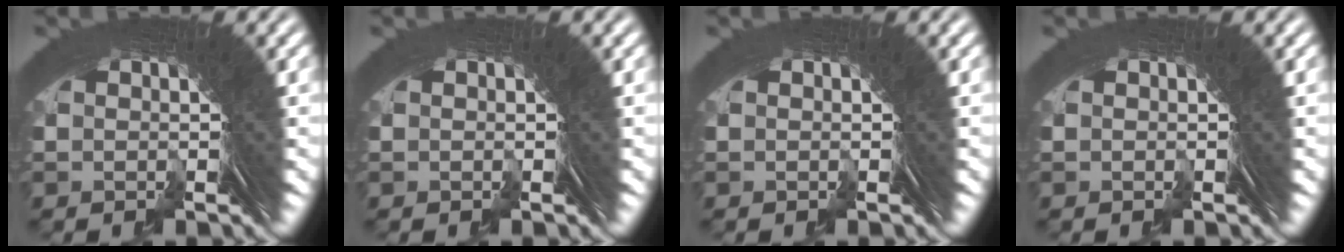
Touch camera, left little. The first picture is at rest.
{"total": 0.0}
{"total": 0.0}
{"total": 0.0}